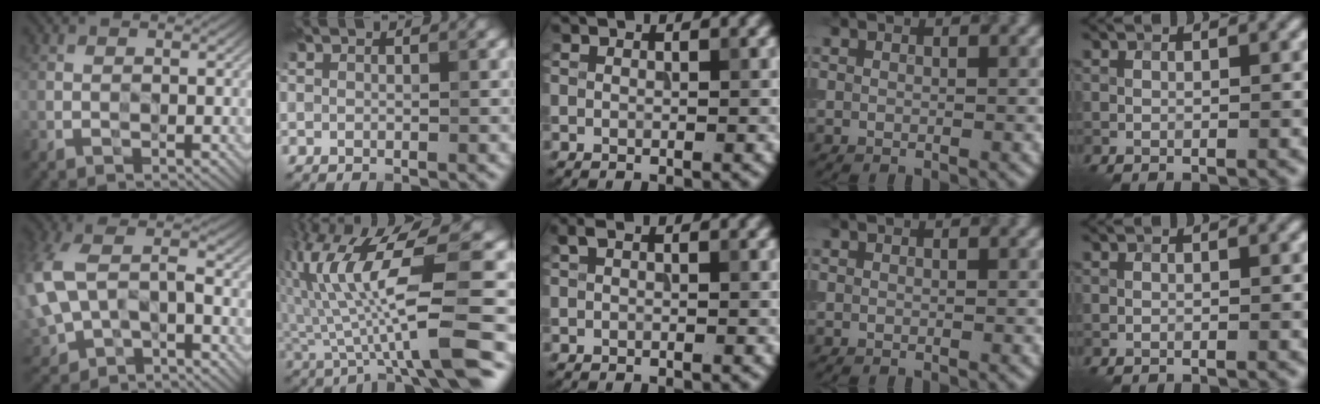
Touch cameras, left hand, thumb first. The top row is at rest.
{"thumb": {"total": 12.0, "force": [-1.5, 7.9, 8.8], "torque": [-0.241, -0.003, -0.033]}, "index": {"total": 11.0, "force": [0.7, 2.2, 10.8], "torque": [-0.190, 0.018, 0.015]}, "middle": {"total": 0.8, "force": [0.2, 0.4, 0.7], "torque": [-0.015, 0.005, 0.003]}, "little": {"total": 0.6, "force": [-0.6, 0.0, 0.0], "torque": [0.005, -0.002, -0.012]}}